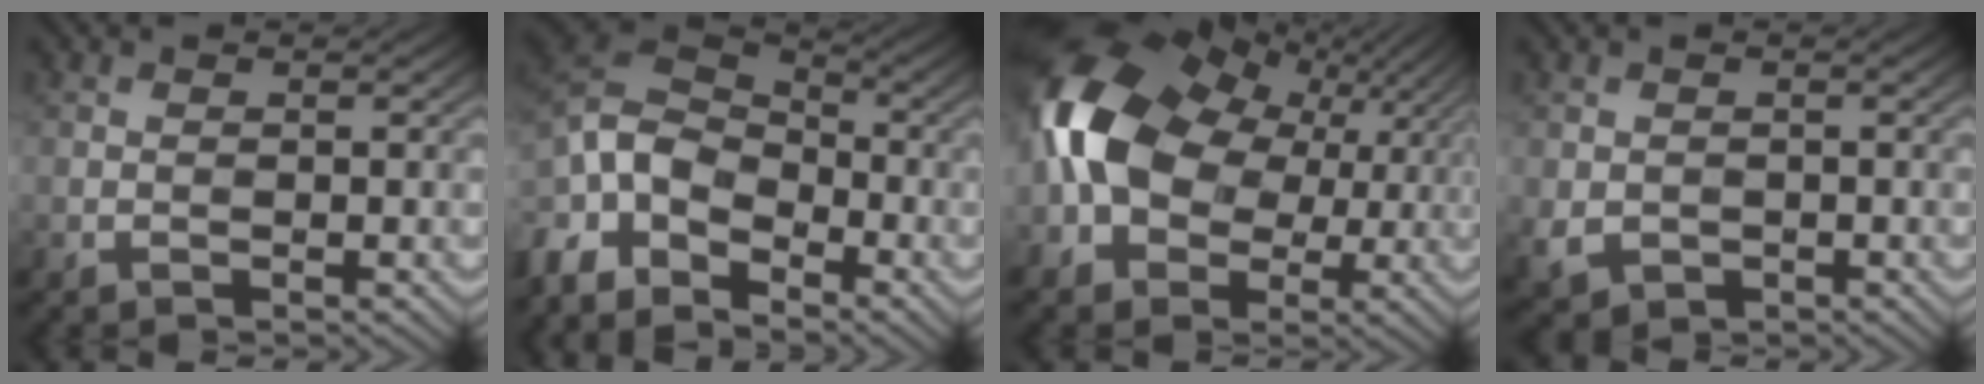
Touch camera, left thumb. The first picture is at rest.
{"total": 10.7, "force": [-6.0, 6.5, 6.2], "torque": [-0.165, -0.010, -0.136]}
{"total": 16.6, "force": [1.7, 12.2, 11.1], "torque": [-0.224, -0.003, 0.036]}
{"total": 2.6, "force": [-0.8, 2.1, 1.3], "torque": [-0.035, -0.016, -0.013]}